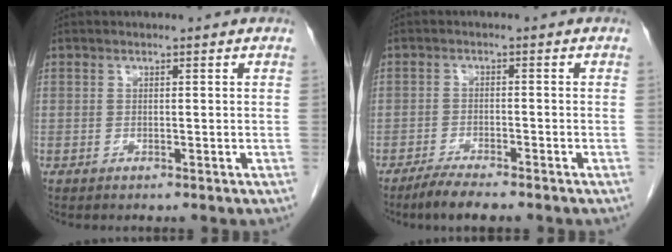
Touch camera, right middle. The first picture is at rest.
{"total": 4.6, "force": [-3.8, 0.4, 2.5], "torque": [-0.047, -0.010, -0.065]}